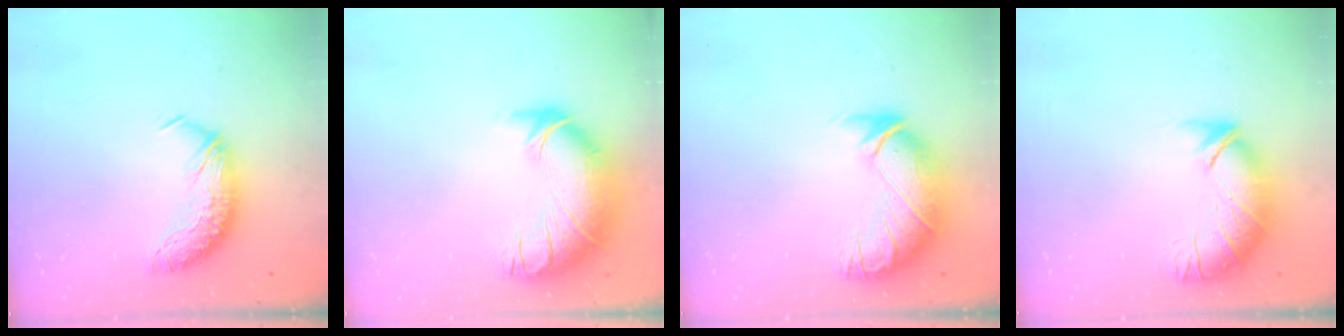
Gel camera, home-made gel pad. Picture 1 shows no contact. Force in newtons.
{"total": 3.7, "press": 2.0, "slide": 3.1}
{"total": 3.0, "press": 0.4, "slide": 3.0}
{"total": 3.0, "press": 1.6, "slide": 2.6}